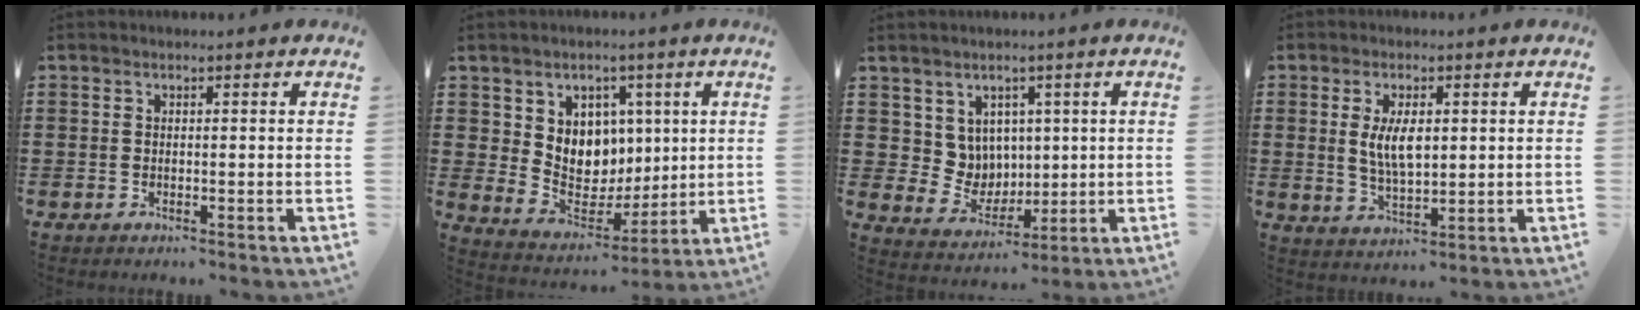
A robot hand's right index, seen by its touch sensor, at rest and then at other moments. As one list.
[{"total": 7.6, "force": [2.9, 6.8, 1.5], "torque": [-0.049, -0.023, 0.057]}, {"total": 6.0, "force": [2.8, 5.2, 1.0], "torque": [-0.050, -0.005, 0.056]}, {"total": 6.0, "force": [1.0, 2.6, 5.3], "torque": [-0.108, 0.001, 0.012]}]